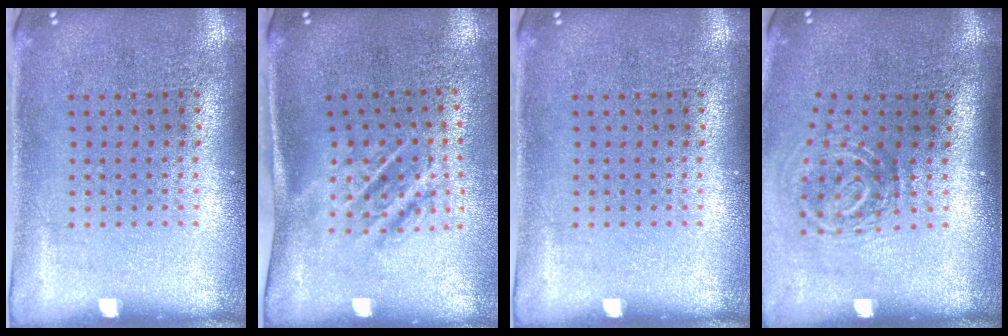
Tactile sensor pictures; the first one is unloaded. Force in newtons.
{"total": 1.7, "press": 1.2, "slide": 1.2}
{"total": 0.0}
{"total": 1.9, "press": 1.2, "slide": 1.5}